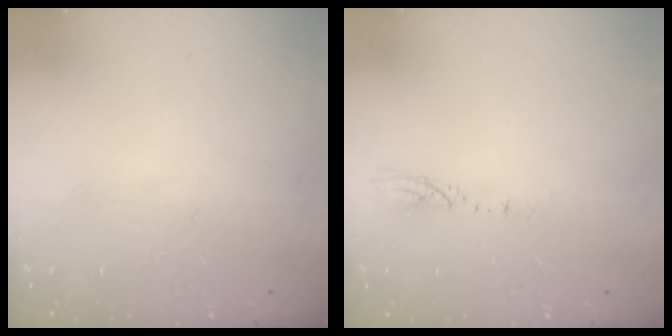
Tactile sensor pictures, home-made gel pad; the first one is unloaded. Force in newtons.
{"total": 3.1, "press": 3.1, "slide": 0.2}